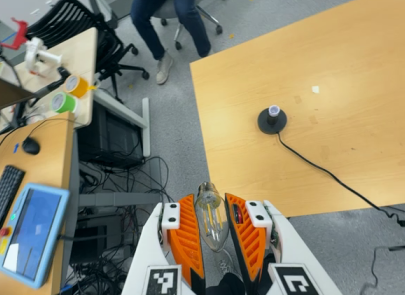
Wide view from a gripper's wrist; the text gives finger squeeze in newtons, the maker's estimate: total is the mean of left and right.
{"total": 11.0, "left": 11.3, "right": 10.8}